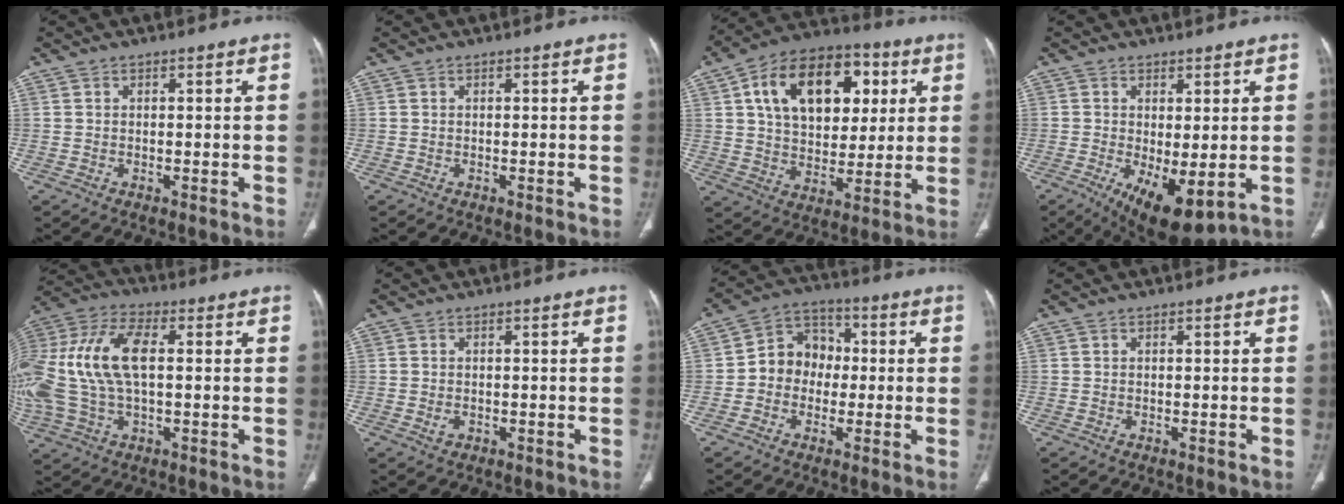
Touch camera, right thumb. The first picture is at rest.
{"total": 0.0}
{"total": 21.5, "force": [6.5, 13.9, 15.1], "torque": [-0.213, 0.003, 0.101]}
{"total": 9.7, "force": [-2.2, 3.9, 8.6], "torque": [-0.136, -0.021, -0.018]}
{"total": 19.6, "force": [1.6, 10.2, 16.6], "torque": [-0.377, 0.022, 0.030]}
{"total": 1.3, "force": [-0.3, 1.0, 0.8], "torque": [-0.017, 0.002, -0.001]}
{"total": 9.2, "force": [-0.6, 7.9, 4.7], "torque": [-0.042, 0.033, -0.026]}
{"total": 0.0}